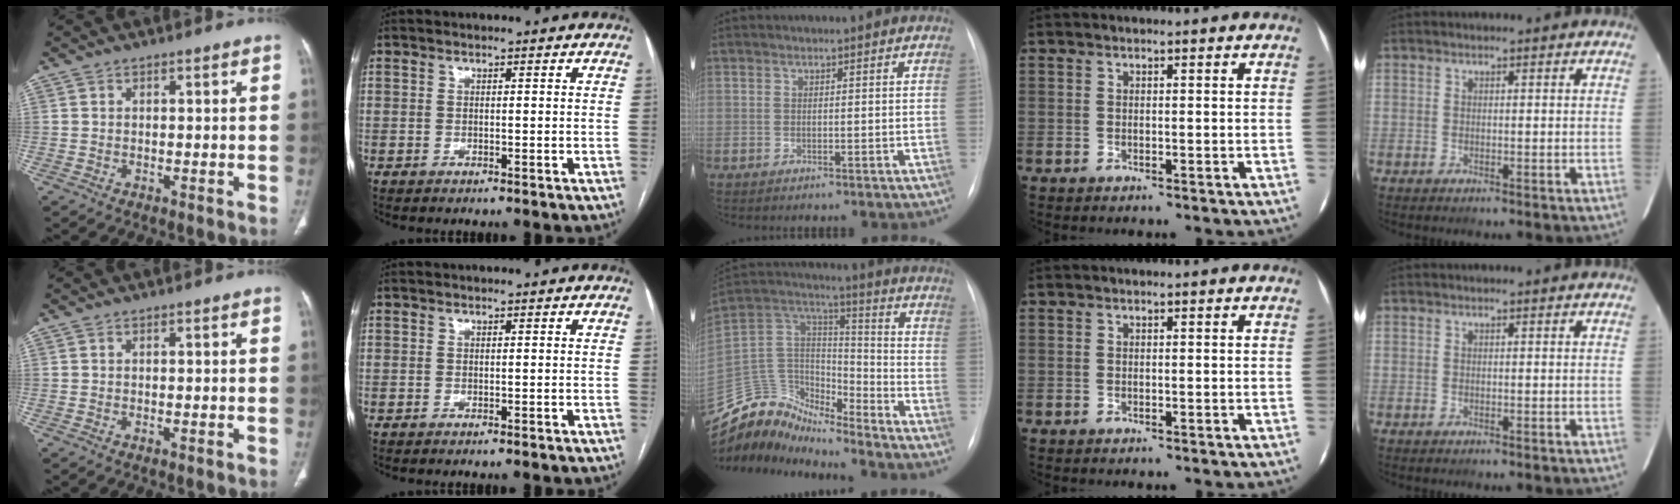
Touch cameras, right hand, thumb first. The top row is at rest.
{"thumb": {"total": 0.6, "force": [-0.4, 0.1, 0.4], "torque": [-0.008, 0.000, -0.005]}, "index": {"total": 0.7, "force": [-0.6, -0.1, 0.2], "torque": [-0.002, 0.000, -0.010]}, "middle": {"total": 11.6, "force": [-11.1, 3.4, 0.2], "torque": [-0.010, 0.086, -0.213]}}